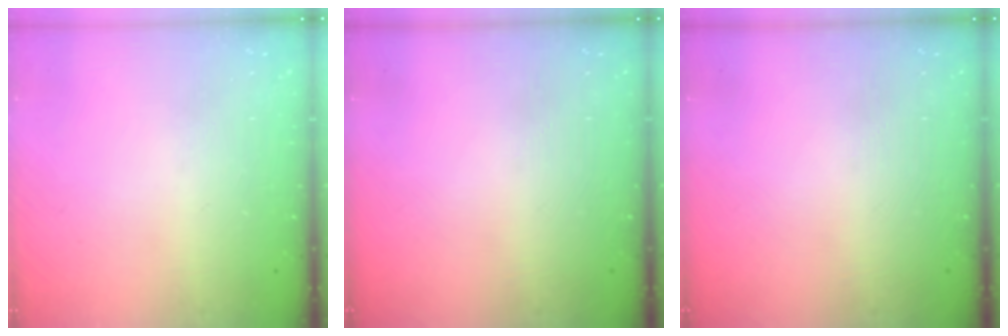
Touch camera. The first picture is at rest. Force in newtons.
{"total": 0.0}
{"total": 0.0}